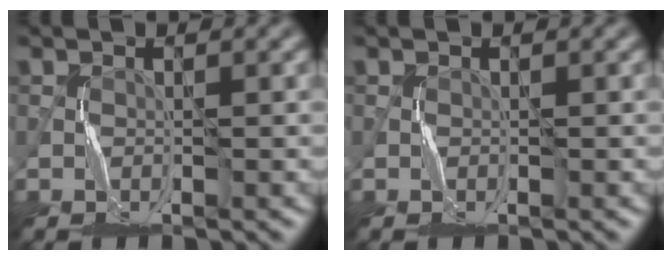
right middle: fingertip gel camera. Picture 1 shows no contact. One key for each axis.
{"total": 0.0}